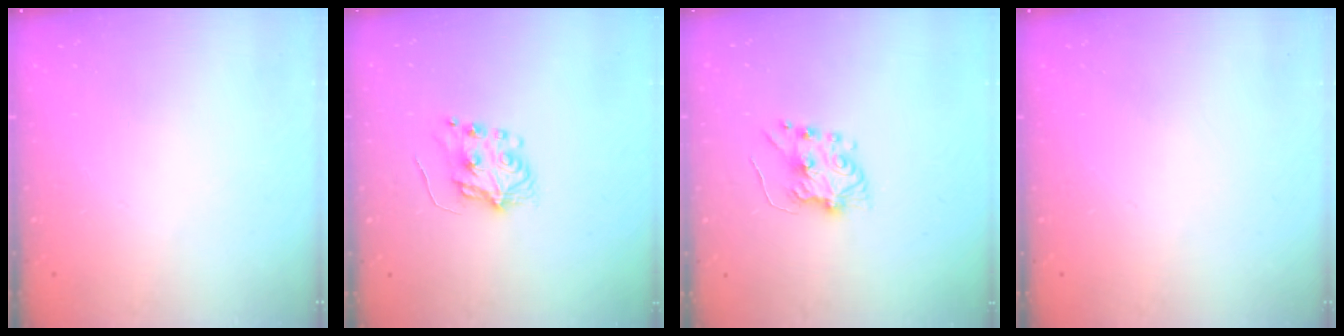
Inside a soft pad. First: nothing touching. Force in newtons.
{"total": 6.4, "press": 6.4, "slide": 0.5}
{"total": 6.6, "press": 6.6, "slide": 0.7}
{"total": 0.0}